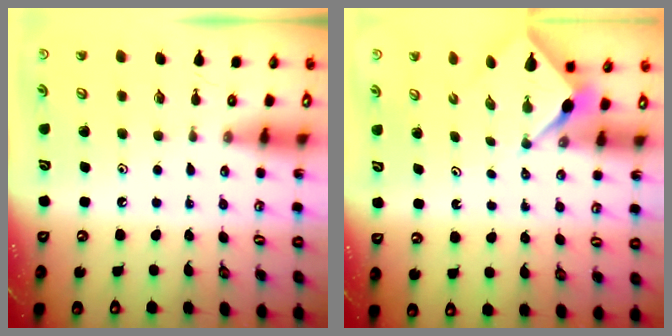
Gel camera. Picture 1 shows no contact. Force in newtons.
{"total": 2.5, "press": 2.5, "slide": 0.3}